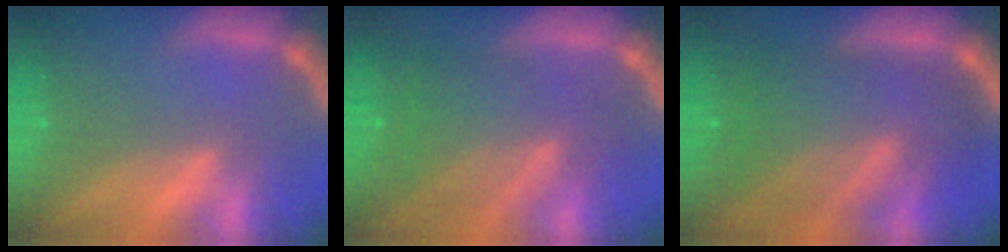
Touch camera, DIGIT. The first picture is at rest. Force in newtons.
{"total": 7.1}
{"total": 10.0}